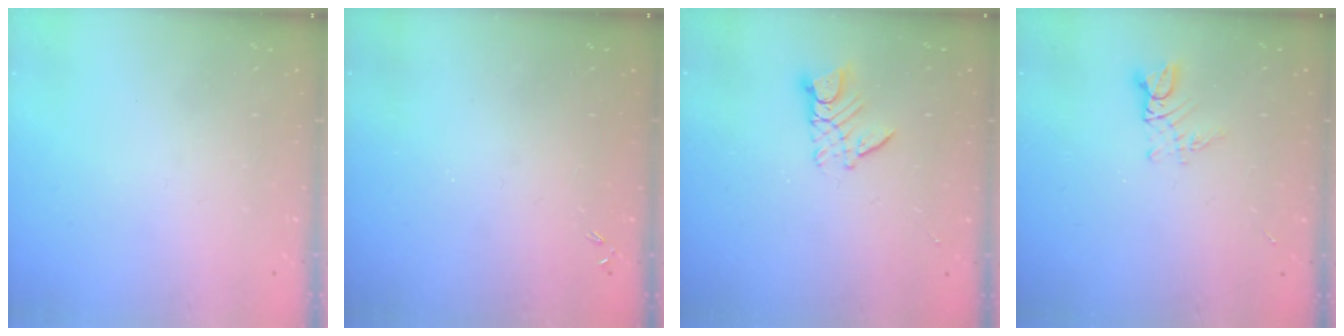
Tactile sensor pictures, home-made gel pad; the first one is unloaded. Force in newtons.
{"total": 0.0}
{"total": 8.8, "press": 8.7, "slide": 0.7}
{"total": 3.3, "press": 3.3, "slide": 0.2}